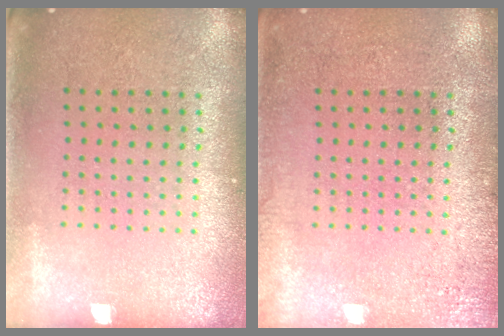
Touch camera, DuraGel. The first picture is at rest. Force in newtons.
{"total": 2.0, "press": 2.0, "slide": 0.3}